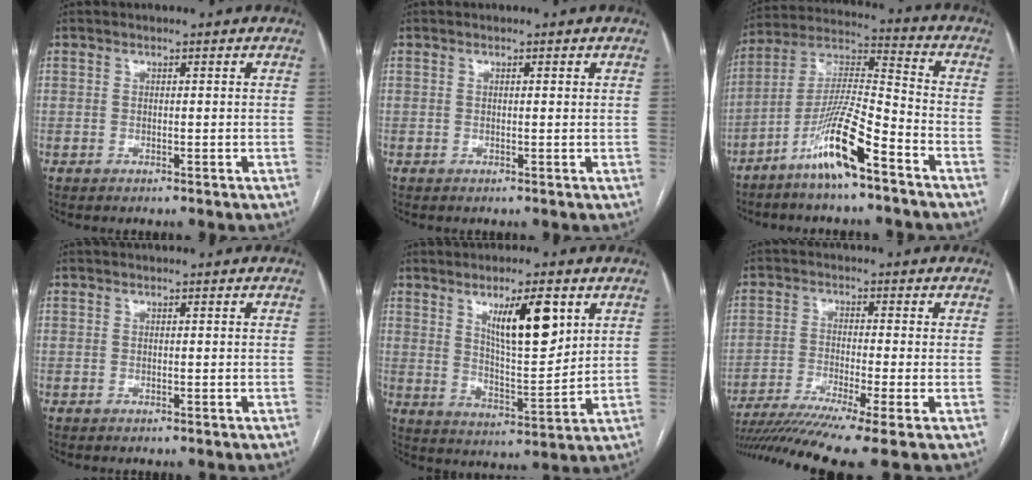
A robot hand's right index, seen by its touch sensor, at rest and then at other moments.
{"total": 0.5, "force": [0.3, 0.1, 0.4], "torque": [-0.008, 0.000, 0.006]}
{"total": 12.7, "force": [-7.6, 0.9, 10.1], "torque": [-0.202, -0.007, -0.149]}
{"total": 0.0}
{"total": 10.7, "force": [5.0, 2.3, 9.2], "torque": [-0.156, -0.006, 0.092]}
{"total": 11.9, "force": [-8.9, -1.3, 7.8], "torque": [-0.134, -0.026, -0.144]}